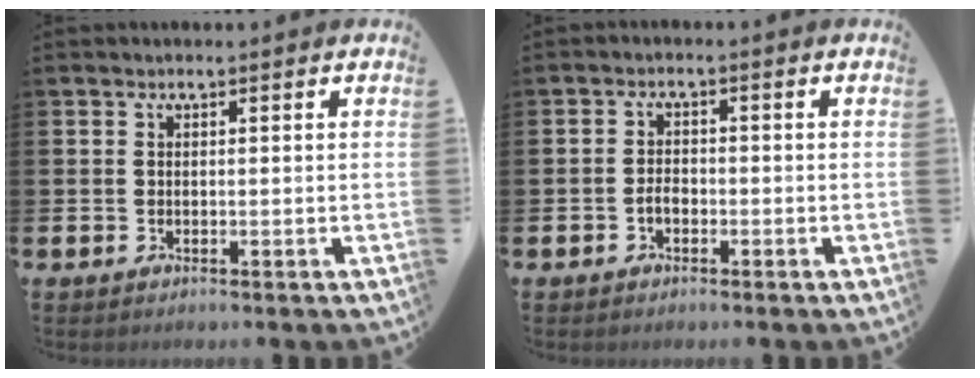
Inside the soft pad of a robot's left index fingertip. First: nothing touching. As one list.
[{"total": 1.8, "force": [-0.7, 1.1, 1.2], "torque": [-0.018, 0.002, -0.016]}]